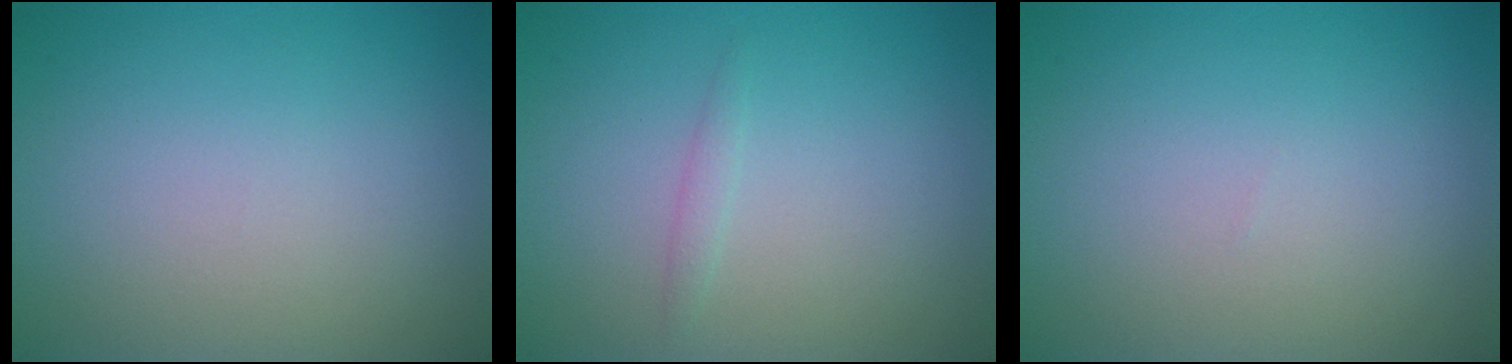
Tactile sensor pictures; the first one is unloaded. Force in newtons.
{"total": 0.8, "press": 0.8, "slide": 0.1}
{"total": 0.0}